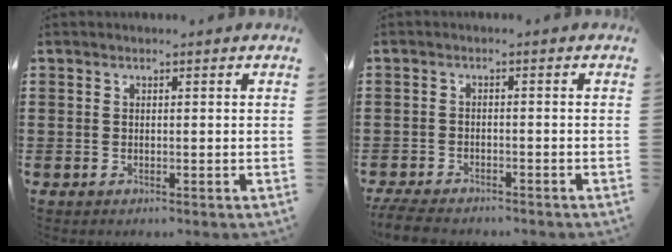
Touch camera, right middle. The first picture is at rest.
{"total": 3.2, "force": [-3.1, 0.5, 0.7], "torque": [-0.028, -0.004, -0.069]}